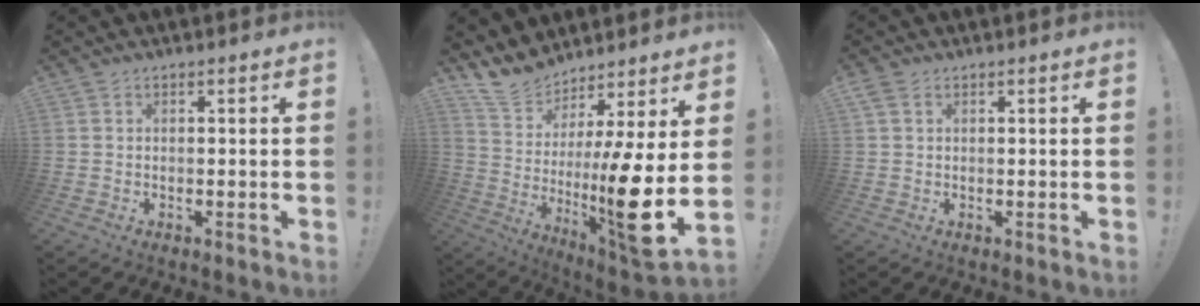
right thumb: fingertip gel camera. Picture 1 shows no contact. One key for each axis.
{"total": 13.0, "fx": 3.2, "fy": 1.1, "fz": 12.6, "tx": -0.226, "ty": -0.081, "tz": 0.058}
{"total": 2.1, "fx": 1.1, "fy": 1.3, "fz": 1.2, "tx": -0.020, "ty": 0.002, "tz": 0.020}